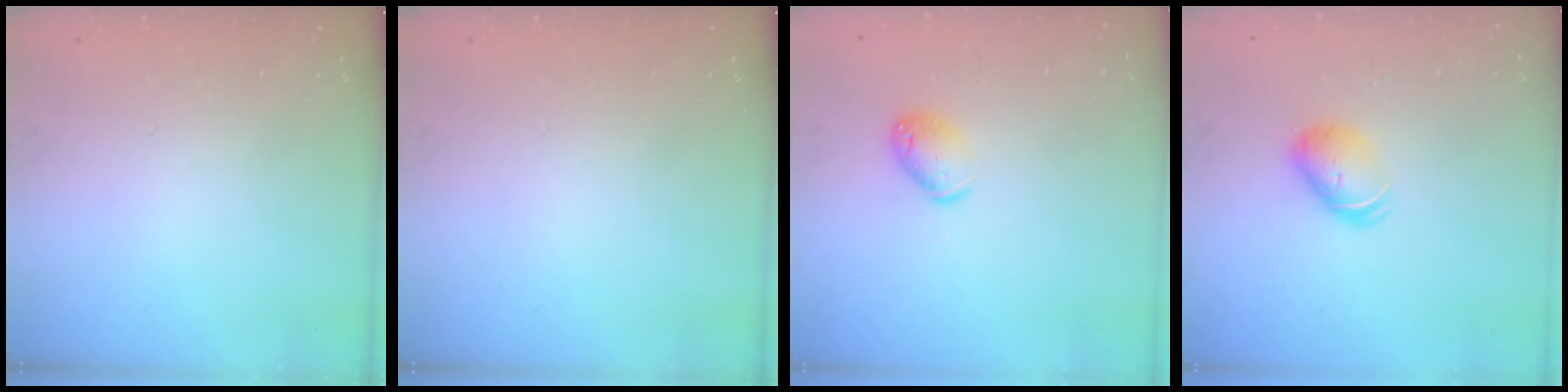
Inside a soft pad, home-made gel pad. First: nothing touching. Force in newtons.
{"total": 0.0}
{"total": 7.9, "press": 7.8, "slide": 1.1}
{"total": 7.8, "press": 7.8, "slide": 0.5}